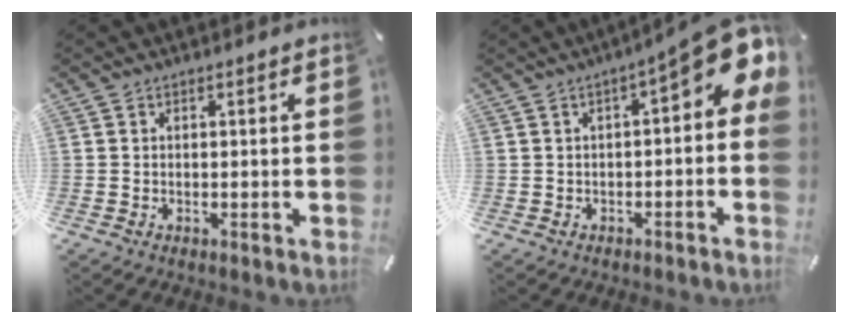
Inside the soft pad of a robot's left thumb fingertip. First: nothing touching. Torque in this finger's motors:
{"motor_torque": [0.36, 1.08, 1.64, -0.23, 0.29]}